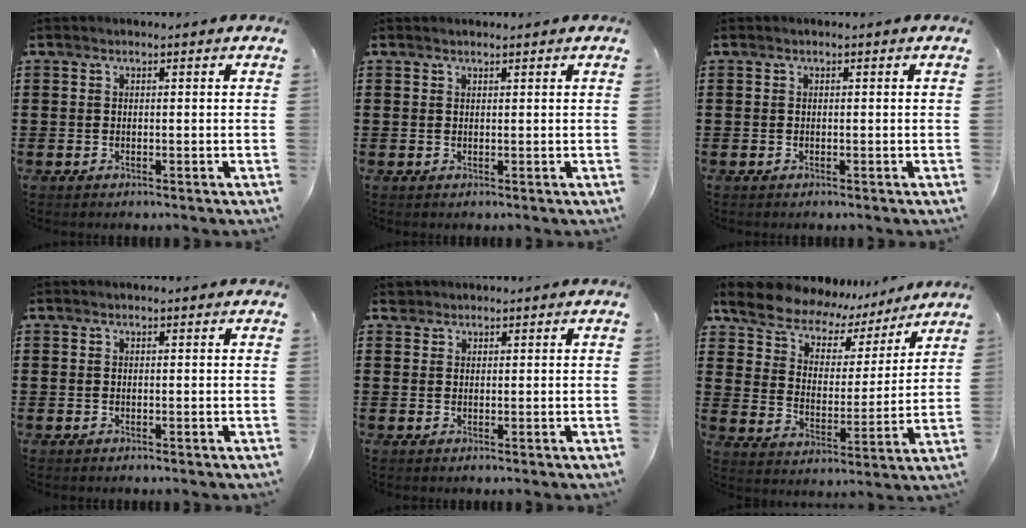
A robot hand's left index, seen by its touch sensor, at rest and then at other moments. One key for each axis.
{"total": 0.8, "fx": 0.7, "fy": 0.2, "fz": 0.0, "tx": -0.002, "ty": 0.000, "tz": 0.015}
{"total": 0.0}
{"total": 0.0}
{"total": 1.5, "fx": 1.3, "fy": 0.8, "fz": 0.1, "tx": -0.007, "ty": 0.005, "tz": 0.025}
{"total": 7.9, "fx": 7.1, "fy": 3.2, "fz": 1.8, "tx": -0.068, "ty": -0.048, "tz": 0.123}